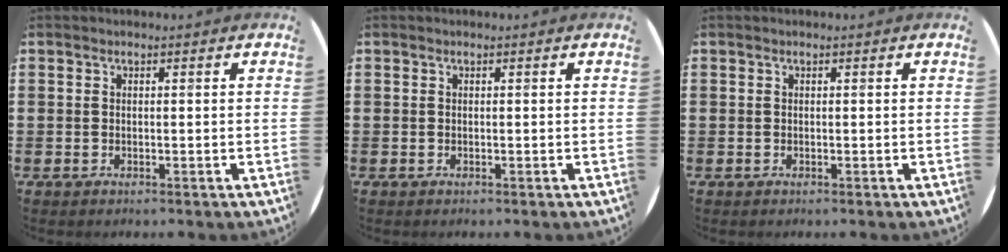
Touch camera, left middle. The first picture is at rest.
{"total": 0.0}
{"total": 0.0}